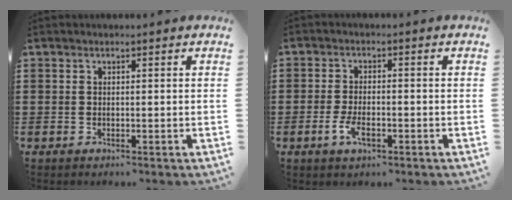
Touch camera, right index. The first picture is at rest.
{"total": 3.8, "force": [-1.5, 1.5, 3.1], "torque": [-0.069, -0.005, -0.030]}